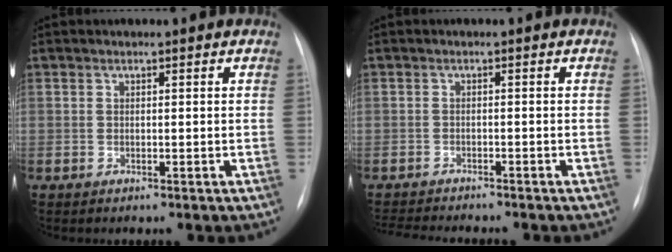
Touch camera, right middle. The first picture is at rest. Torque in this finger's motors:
{"motor_torque": [0.48, -0.51, 0.03, 0.00]}